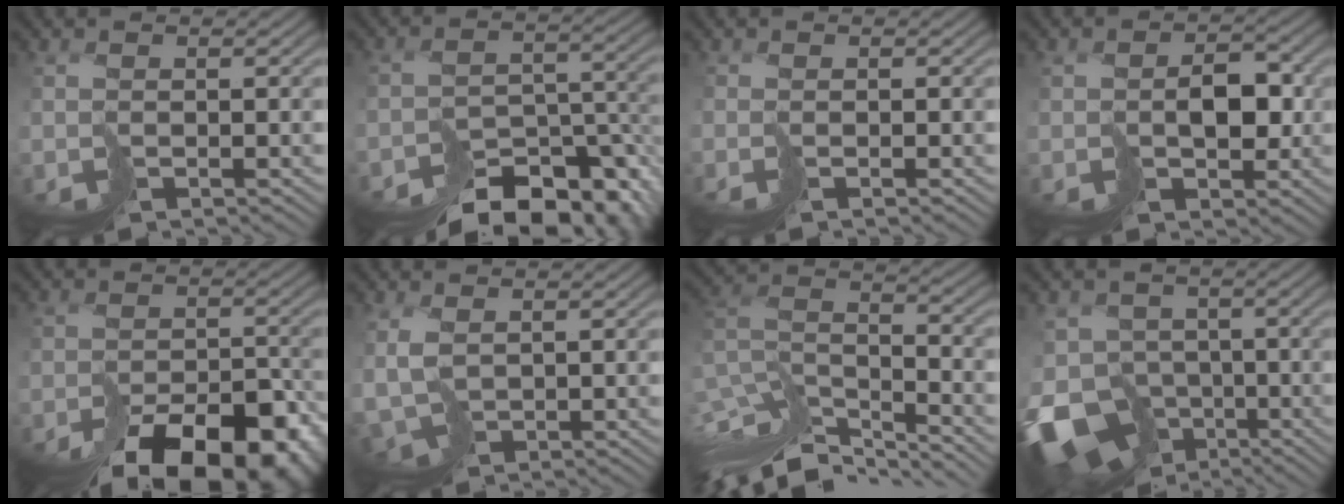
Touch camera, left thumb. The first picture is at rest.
{"total": 13.9, "force": [-11.8, 5.6, 4.9], "torque": [-0.072, -0.028, -0.136]}
{"total": 1.0, "force": [-0.5, -0.7, -0.6], "torque": [0.019, 0.003, -0.009]}
{"total": 3.7, "force": [0.3, 2.7, 2.5], "torque": [-0.025, 0.007, 0.016]}
{"total": 14.2, "force": [-10.4, 6.3, 7.3], "torque": [-0.099, -0.028, -0.116]}
{"total": 3.9, "force": [0.1, 2.3, 3.1], "torque": [-0.085, -0.011, 0.006]}
{"total": 12.9, "force": [-10.4, 3.9, 6.6], "torque": [-0.172, 0.000, -0.176]}
{"total": 14.4, "force": [-7.1, 10.3, 7.1], "torque": [-0.189, -0.023, -0.100]}